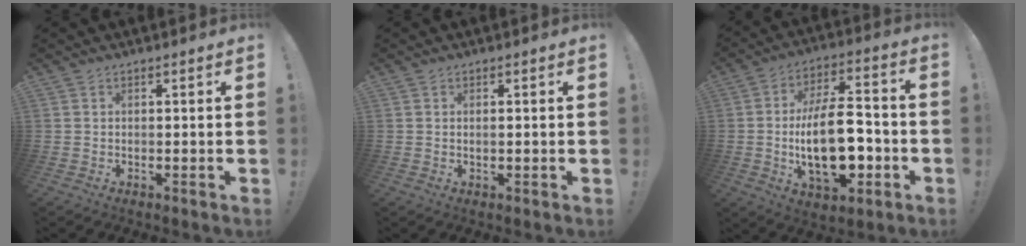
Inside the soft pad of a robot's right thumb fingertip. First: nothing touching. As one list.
[{"total": 0.8, "force": [0.0, 0.1, 0.8], "torque": [-0.015, -0.001, 0.000]}, {"total": 21.8, "force": [-4.0, 10.9, 18.4], "torque": [-0.331, 0.015, -0.061]}]